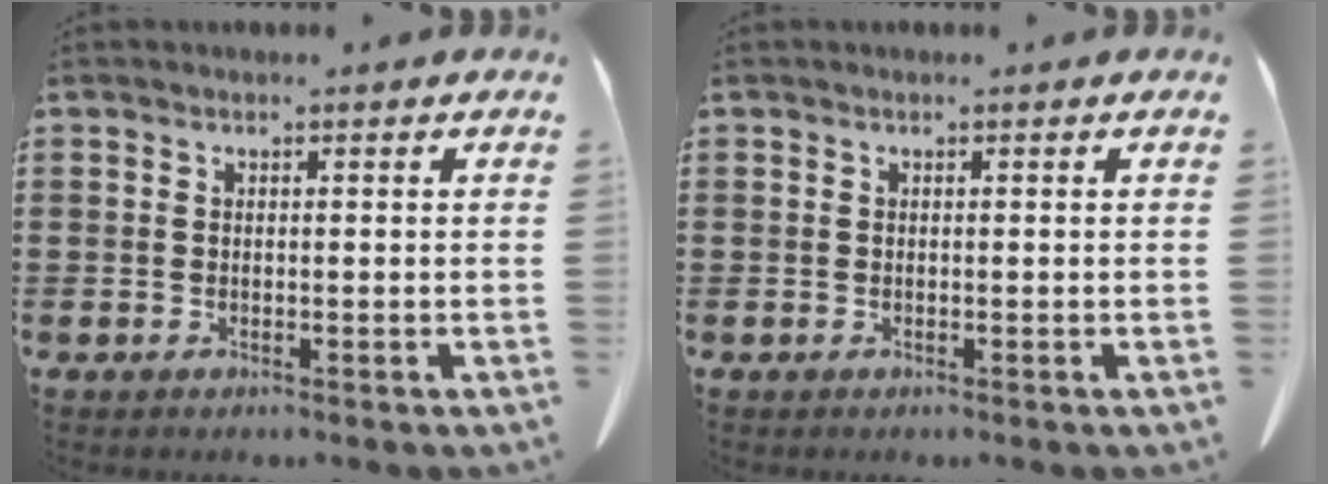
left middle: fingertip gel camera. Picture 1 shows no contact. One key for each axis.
{"total": 0.0}